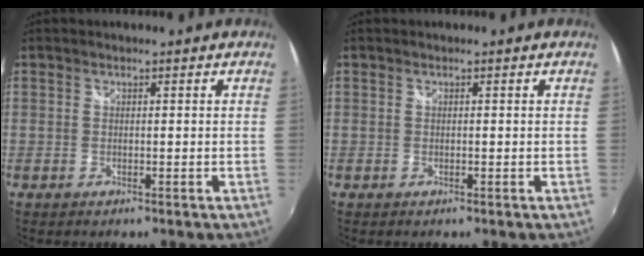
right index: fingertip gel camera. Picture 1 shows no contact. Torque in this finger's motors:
{"motor_torque": [0.00, 0.00, 0.00, 0.00]}